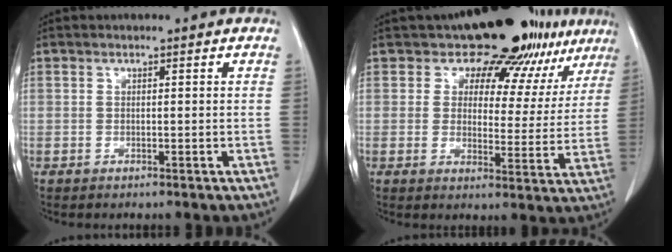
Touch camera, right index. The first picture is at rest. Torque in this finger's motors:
{"motor_torque": [0.86, 0.94, 0.33, 0.09]}